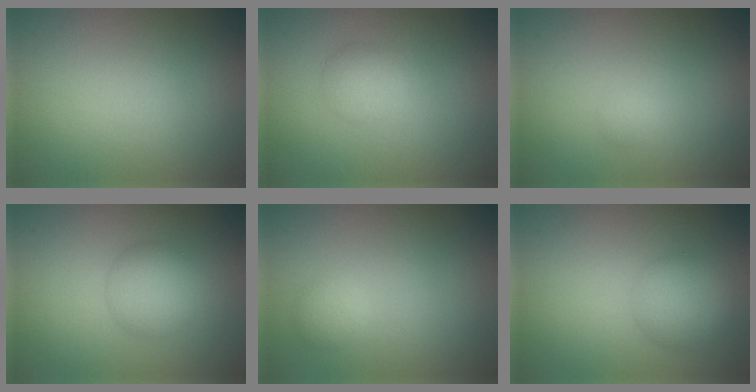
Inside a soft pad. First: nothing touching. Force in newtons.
{"total": 2.0, "press": 2.0, "slide": 0.0}
{"total": 0.6, "press": 0.6, "slide": 0.1}
{"total": 3.7, "press": 3.7, "slide": 0.3}
{"total": 1.3, "press": 1.3, "slide": 0.1}
{"total": 3.6, "press": 3.6, "slide": 0.1}